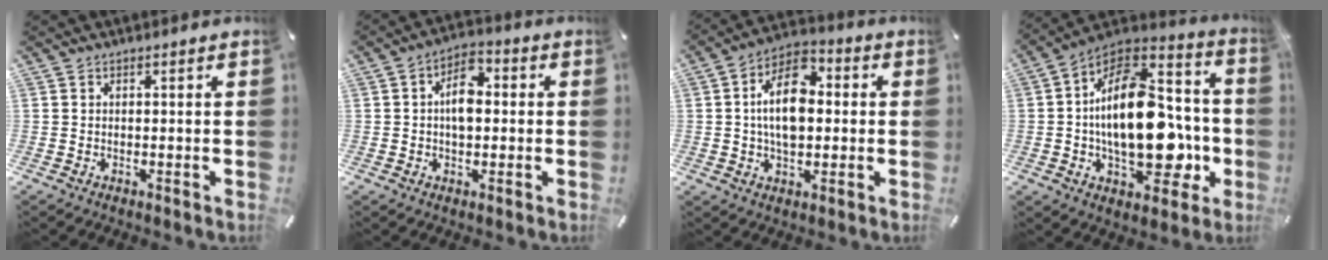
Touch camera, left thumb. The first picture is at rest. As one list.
[{"total": 7.1, "force": [0.3, 4.4, 5.6], "torque": [-0.080, 0.006, 0.002]}, {"total": 13.0, "force": [0.7, 8.3, 10.0], "torque": [-0.194, 0.003, 0.009]}, {"total": 22.1, "force": [-2.9, 13.2, 17.5], "torque": [-0.299, 0.000, -0.046]}]